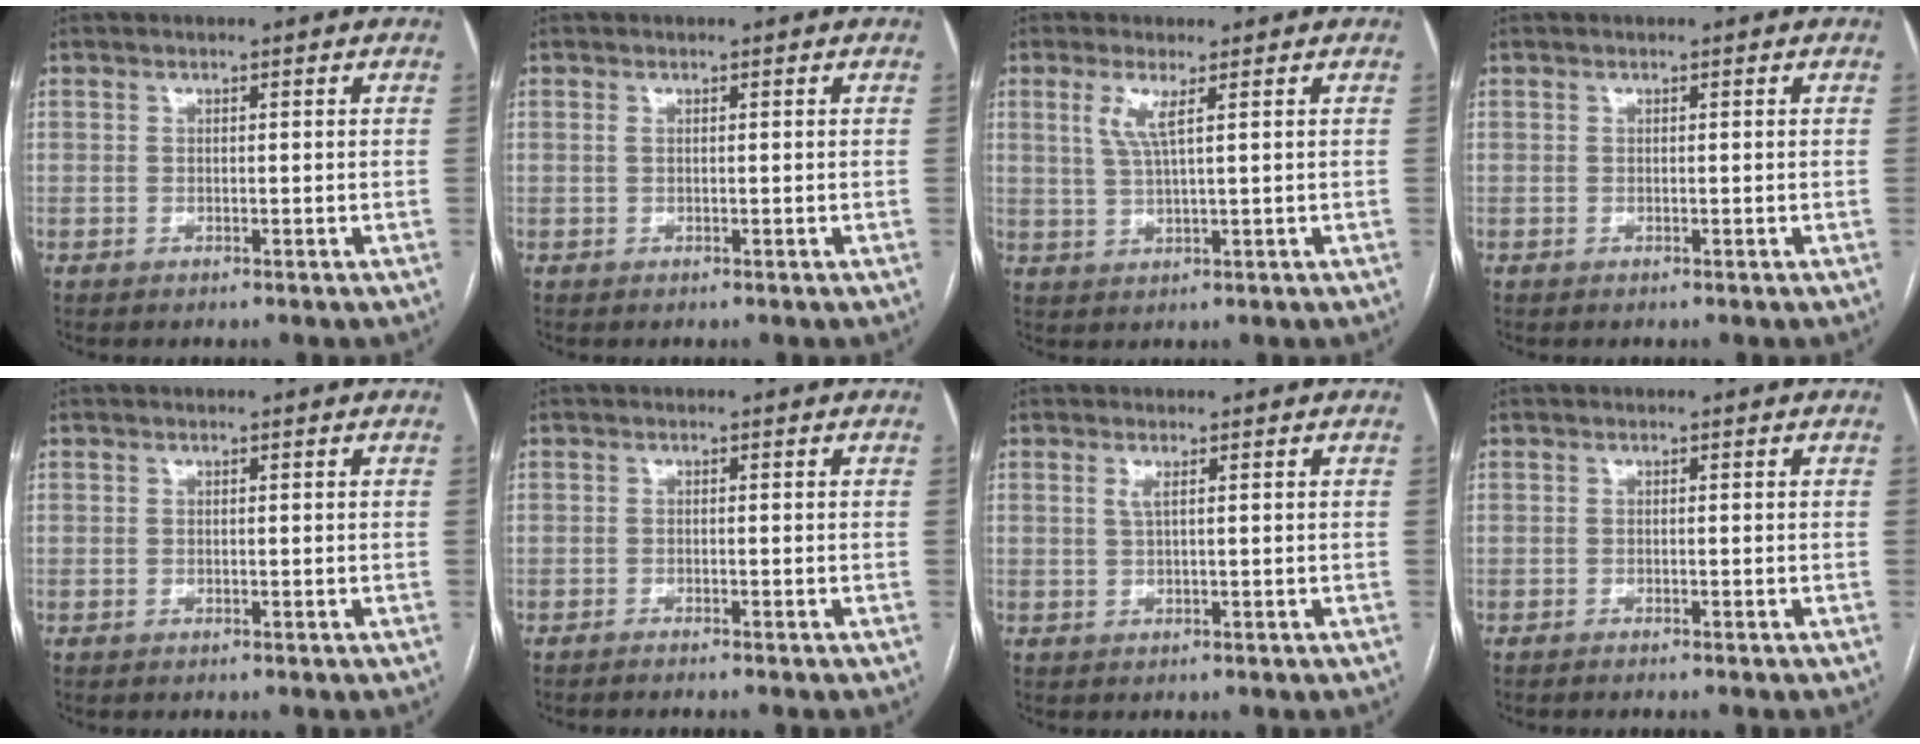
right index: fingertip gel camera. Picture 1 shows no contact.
{"total": 0.0}
{"total": 3.7, "force": [1.5, 0.0, 3.3], "torque": [-0.077, 0.000, 0.033]}
{"total": 0.0}
{"total": 0.0}
{"total": 2.8, "force": [-2.4, -0.4, 1.3], "torque": [-0.013, 0.003, -0.032]}
{"total": 1.2, "force": [0.5, 0.0, 1.1], "torque": [-0.032, 0.001, 0.010]}
{"total": 2.2, "force": [-1.9, -0.2, 1.0], "torque": [-0.011, 0.000, -0.024]}